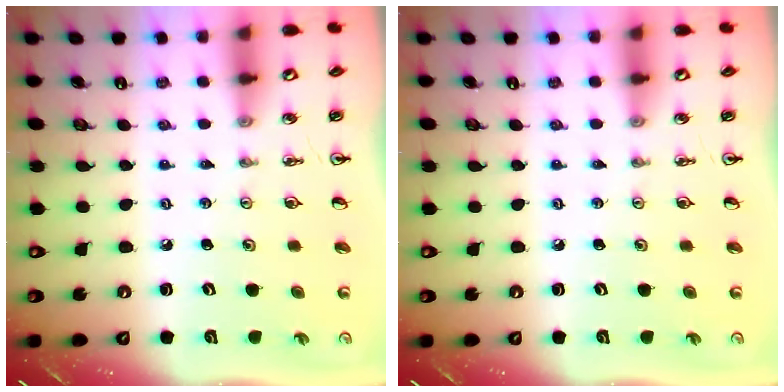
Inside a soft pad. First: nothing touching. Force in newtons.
{"total": 0.0}